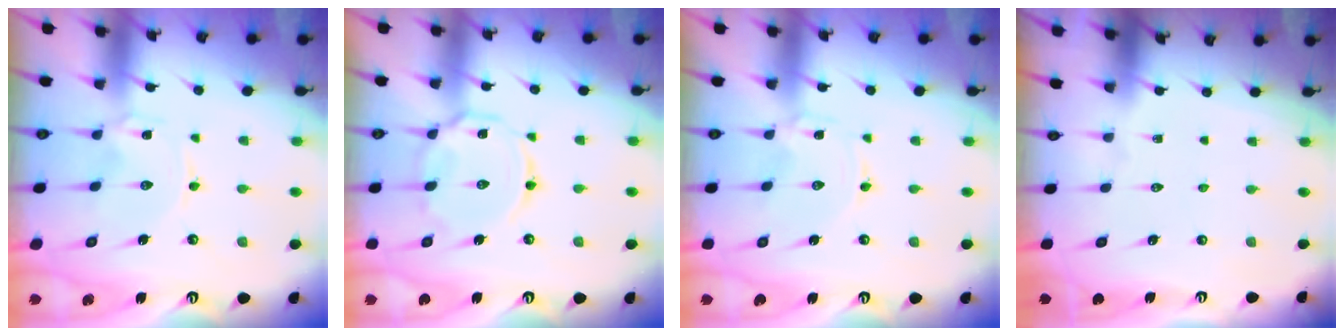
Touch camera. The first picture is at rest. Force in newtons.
{"total": 9.3, "press": 9.3, "slide": 0.6}
{"total": 0.0}
{"total": 0.0}